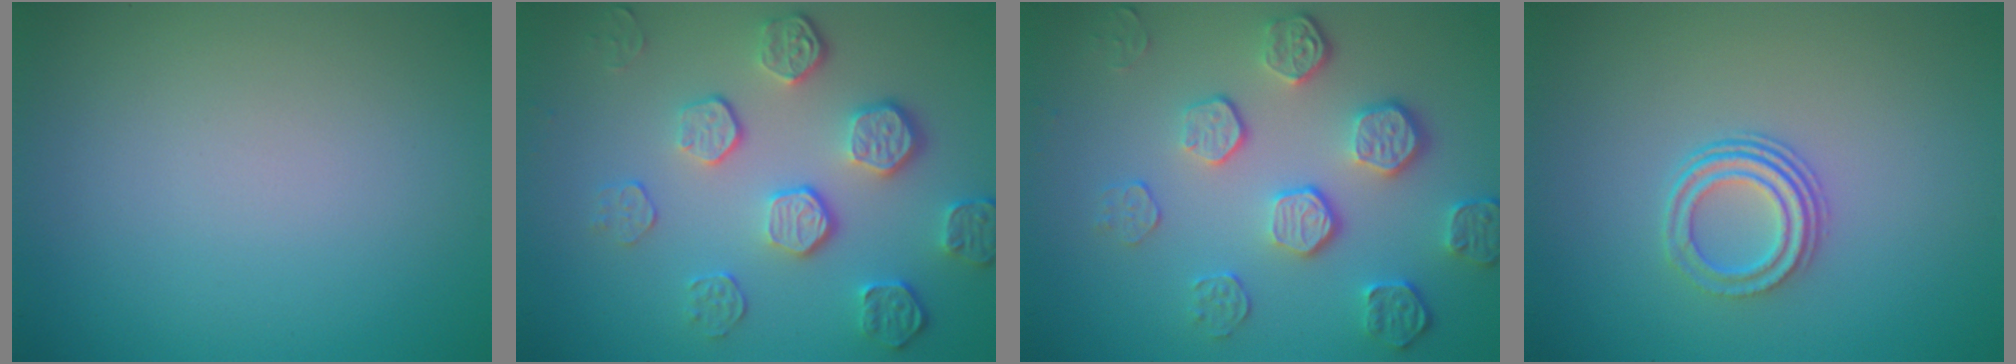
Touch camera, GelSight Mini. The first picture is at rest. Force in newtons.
{"total": 5.3, "press": 3.8, "slide": 3.8}
{"total": 5.3, "press": 3.8, "slide": 3.8}
{"total": 3.1, "press": 2.3, "slide": 2.1}